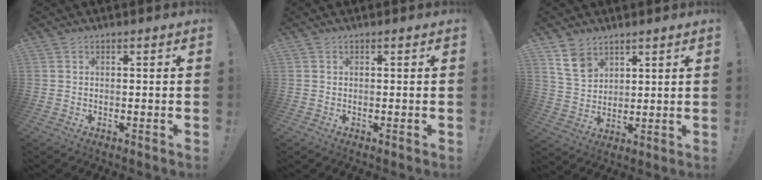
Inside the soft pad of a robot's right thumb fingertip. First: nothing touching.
{"total": 0.0}
{"total": 8.8, "force": [5.8, 5.8, 3.2], "torque": [-0.056, -0.030, 0.117]}